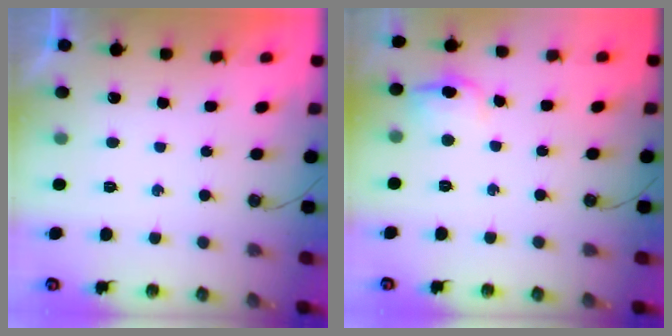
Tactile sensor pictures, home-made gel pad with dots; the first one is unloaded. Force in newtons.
{"total": 8.0, "press": 7.9, "slide": 1.4}